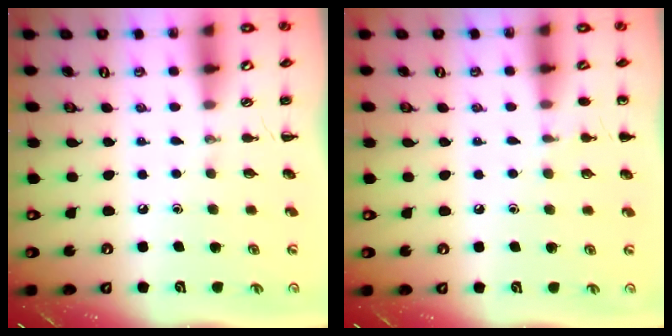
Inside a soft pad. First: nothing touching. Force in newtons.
{"total": 5.5, "press": 5.2, "slide": 1.8}